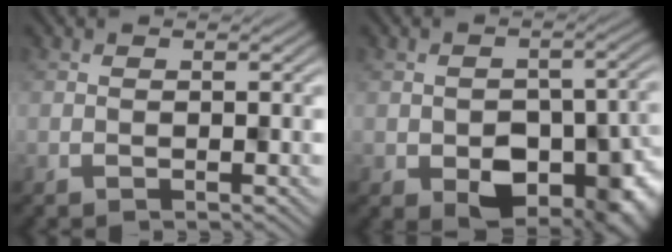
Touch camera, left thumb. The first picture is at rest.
{"total": 8.9, "force": [-2.9, 6.4, 5.5], "torque": [-0.071, -0.033, -0.031]}